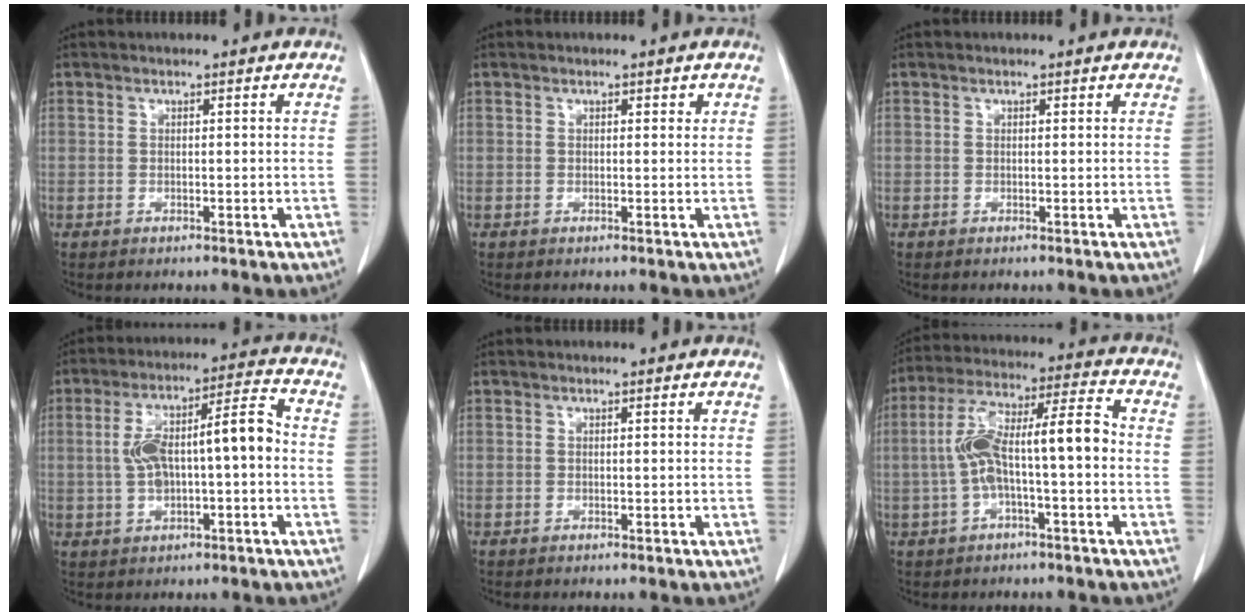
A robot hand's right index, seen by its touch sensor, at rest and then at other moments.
{"total": 0.8, "force": [0.4, 0.4, 0.5], "torque": [-0.003, 0.000, 0.002]}
{"total": 0.0}
{"total": 11.3, "force": [-0.3, 2.8, 10.9], "torque": [-0.197, 0.038, -0.002]}
{"total": 0.0}
{"total": 12.0, "force": [-1.1, 2.3, 11.7], "torque": [-0.219, 0.044, -0.019]}